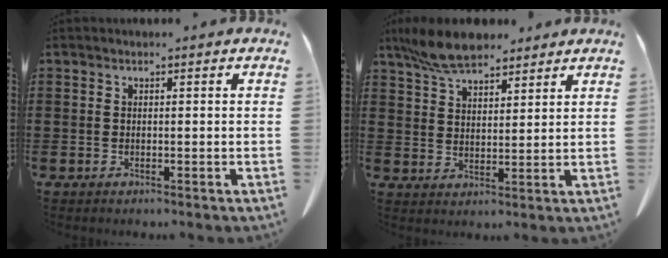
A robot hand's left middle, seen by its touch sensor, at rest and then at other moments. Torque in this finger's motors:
{"motor_torque": [0.59, 0.00, 0.42, 0.11]}